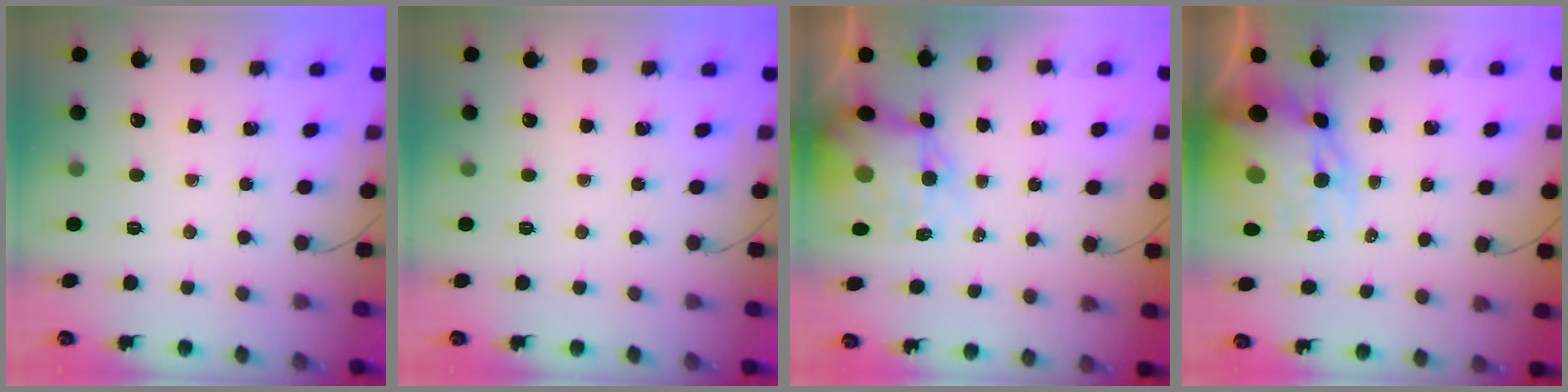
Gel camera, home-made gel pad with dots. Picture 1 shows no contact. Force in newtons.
{"total": 0.0}
{"total": 10.8, "press": 10.4, "slide": 2.9}
{"total": 12.9, "press": 12.5, "slide": 3.2}